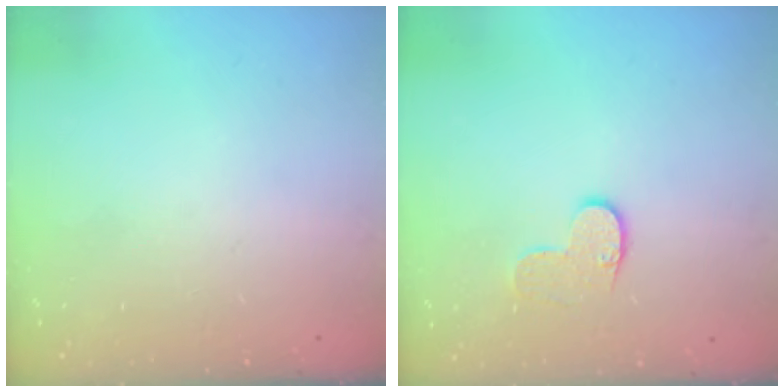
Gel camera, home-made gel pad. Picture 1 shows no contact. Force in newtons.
{"total": 6.7, "press": 6.7, "slide": 0.1}